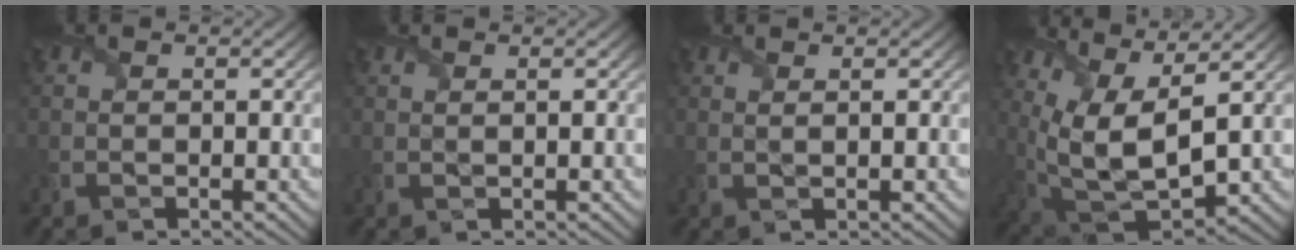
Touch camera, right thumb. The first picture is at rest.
{"total": 0.7, "force": [0.4, 0.0, 0.5], "torque": [-0.015, 0.003, 0.005]}
{"total": 1.3, "force": [0.6, 0.2, 1.1], "torque": [-0.021, 0.001, 0.007]}
{"total": 13.5, "force": [4.8, 6.1, 11.1], "torque": [-0.251, 0.006, 0.096]}